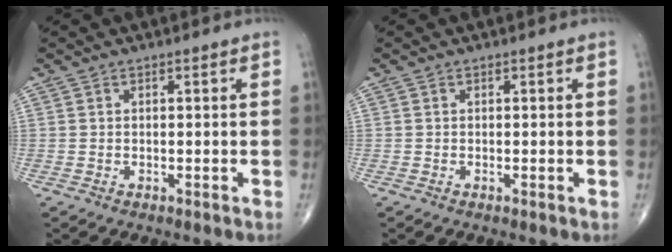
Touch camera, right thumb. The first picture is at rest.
{"total": 0.0}